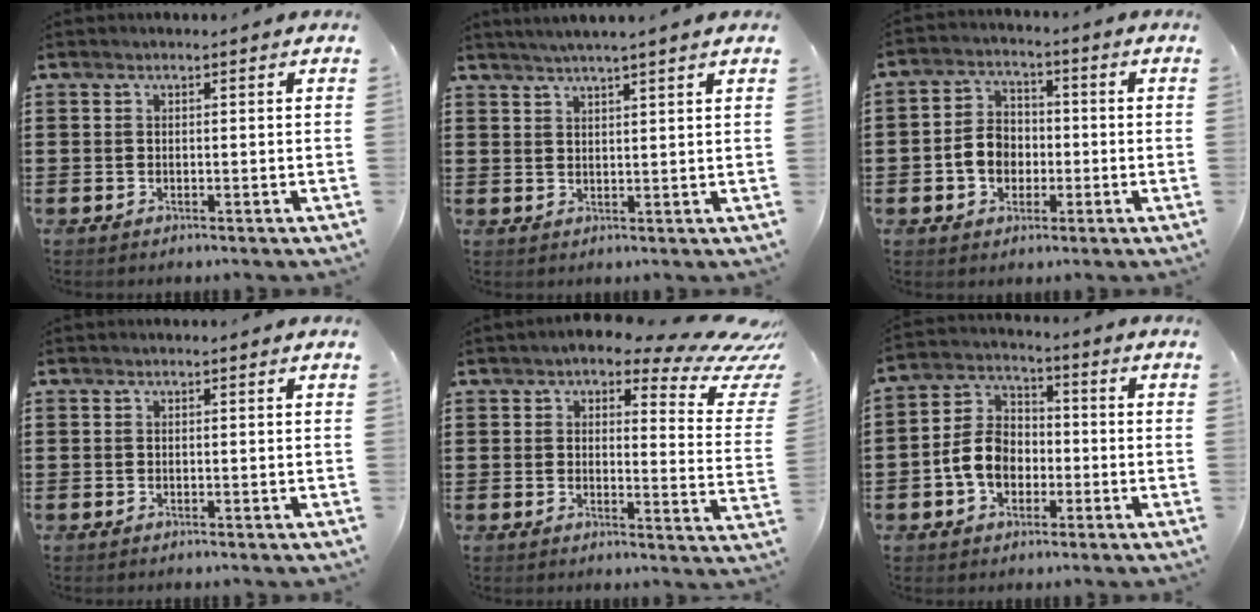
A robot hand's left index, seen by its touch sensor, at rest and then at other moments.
{"total": 2.5, "force": [2.2, -0.7, 1.0], "torque": [-0.024, -0.004, 0.040]}
{"total": 5.7, "force": [-1.5, 4.5, 3.1], "torque": [-0.080, 0.009, -0.033]}
{"total": 0.0}
{"total": 6.8, "force": [5.0, 1.7, 4.4], "torque": [-0.072, -0.030, 0.079]}
{"total": 7.4, "force": [-2.1, 5.6, 4.3], "torque": [-0.109, 0.012, -0.045]}